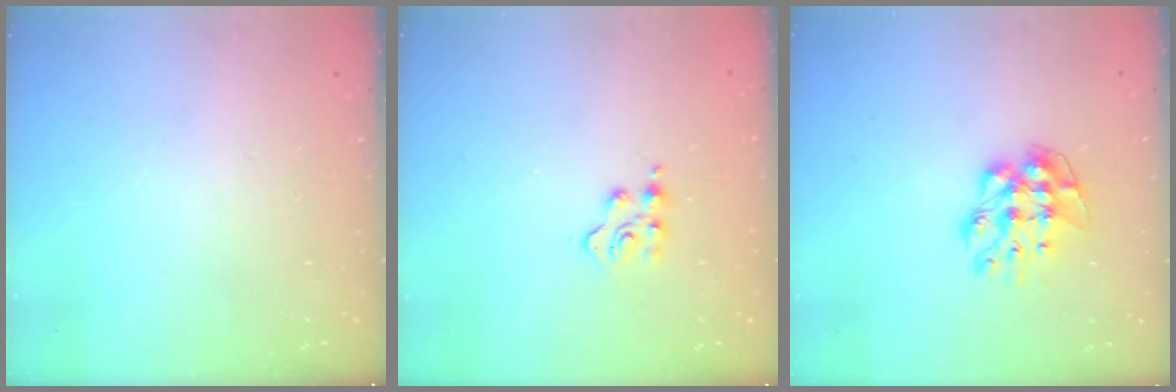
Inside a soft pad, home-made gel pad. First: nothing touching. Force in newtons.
{"total": 3.3, "press": 3.3, "slide": 0.6}
{"total": 9.5, "press": 9.4, "slide": 0.6}